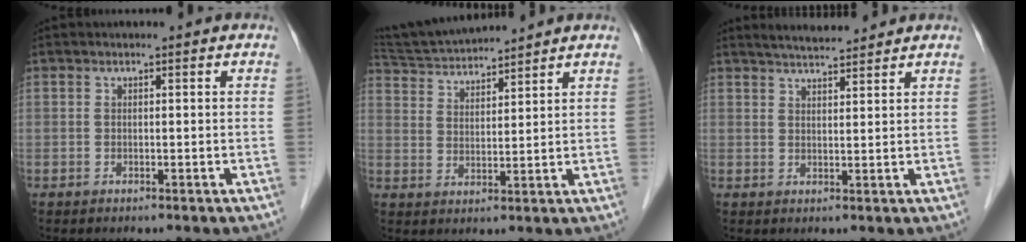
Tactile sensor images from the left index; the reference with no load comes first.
{"total": 9.3, "force": [8.8, 0.4, 2.8], "torque": [-0.061, 0.022, 0.161]}
{"total": 4.4, "force": [4.1, 0.4, 1.5], "torque": [-0.027, 0.013, 0.067]}